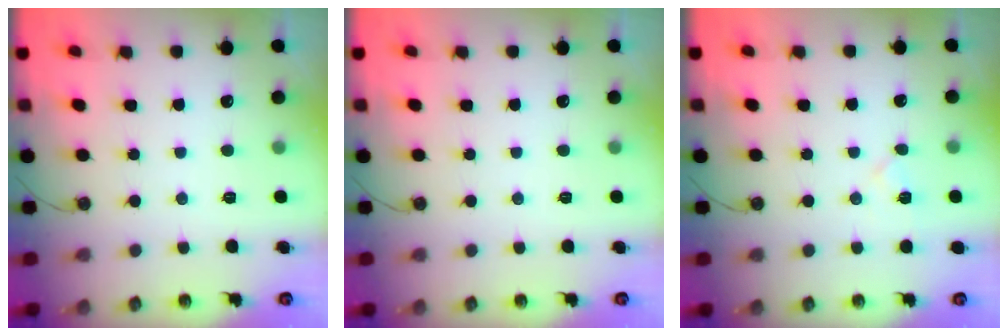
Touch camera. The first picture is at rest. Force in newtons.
{"total": 0.0}
{"total": 6.2, "press": 5.8, "slide": 2.1}